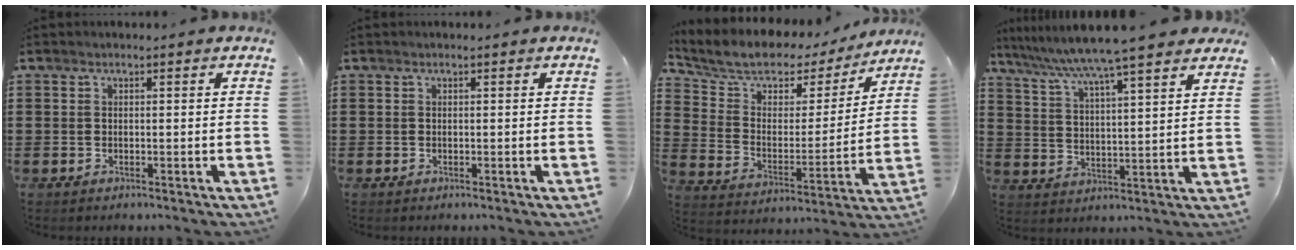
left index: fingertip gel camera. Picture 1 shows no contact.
{"total": 0.0}
{"total": 6.8, "force": [6.0, 2.9, 1.4], "torque": [-0.062, -0.048, 0.099]}
{"total": 7.2, "force": [6.3, -0.7, 3.4], "torque": [-0.091, -0.035, 0.104]}